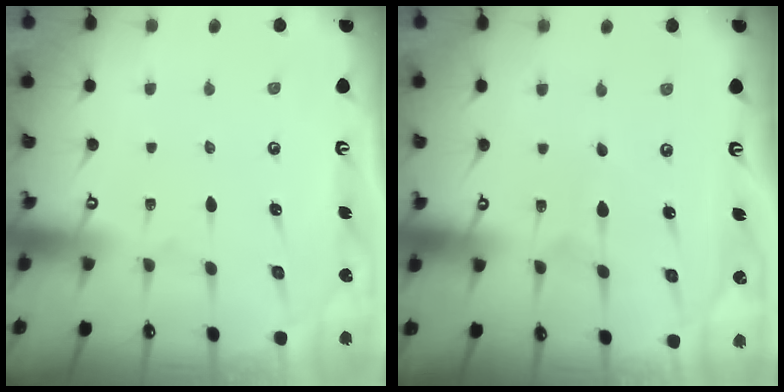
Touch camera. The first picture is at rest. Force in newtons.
{"total": 3.2, "press": 3.2, "slide": 0.3}